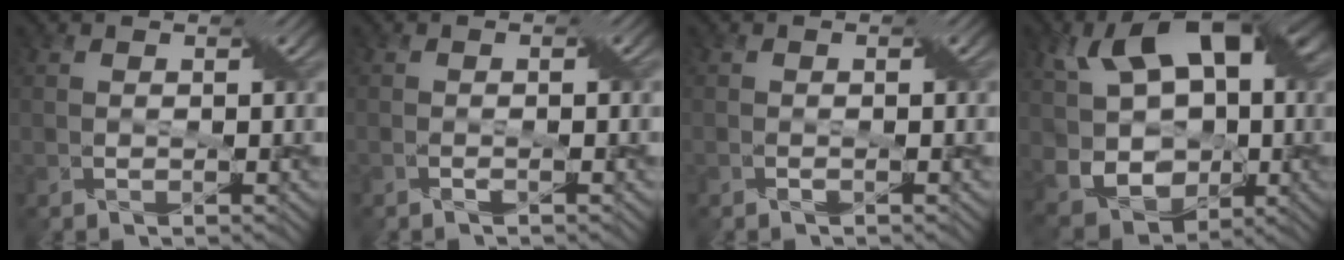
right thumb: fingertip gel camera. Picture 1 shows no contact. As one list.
[{"total": 1.1, "force": [-0.5, -0.1, 1.0], "torque": [-0.022, 0.005, -0.013]}, {"total": 0.8, "force": [-0.4, 0.0, 0.7], "torque": [-0.015, 0.003, -0.009]}, {"total": 15.3, "force": [2.4, 10.5, 10.9], "torque": [-0.208, 0.004, 0.045]}]